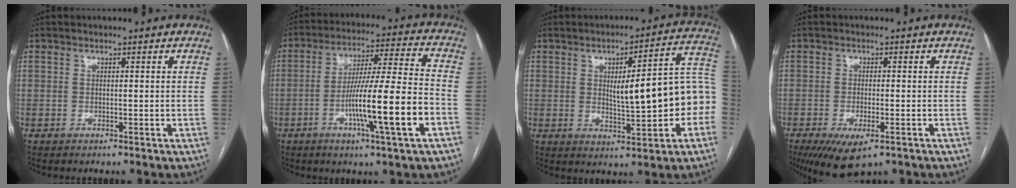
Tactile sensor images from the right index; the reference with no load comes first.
{"total": 15.5, "force": [-5.2, -0.4, 14.6], "torque": [-0.253, -0.002, -0.088]}
{"total": 13.9, "force": [-1.0, 2.8, 13.6], "torque": [-0.172, 0.034, -0.006]}
{"total": 7.4, "force": [-4.2, 2.4, 5.6], "torque": [-0.093, -0.018, -0.066]}